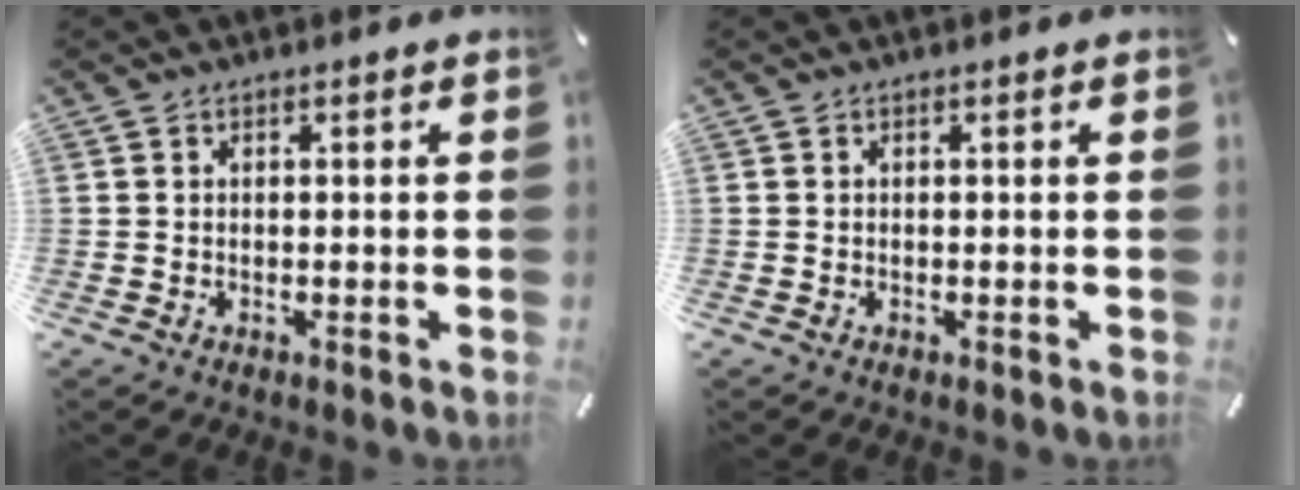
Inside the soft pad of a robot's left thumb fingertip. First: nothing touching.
{"total": 0.0}